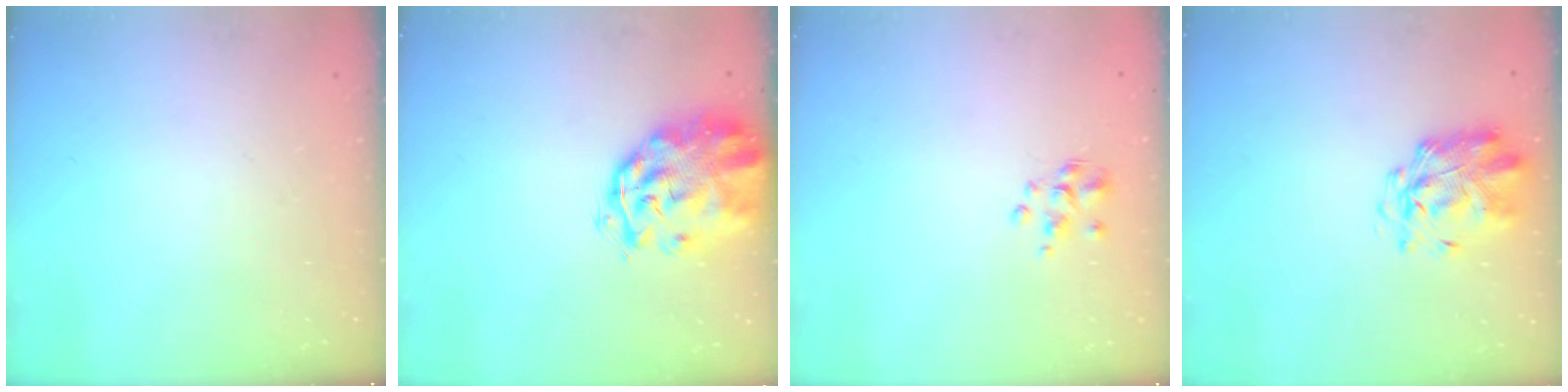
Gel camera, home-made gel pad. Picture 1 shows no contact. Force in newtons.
{"total": 3.4, "press": 3.3, "slide": 1.1}
{"total": 1.9, "press": 1.7, "slide": 0.7}
{"total": 2.6, "press": 2.5, "slide": 0.7}